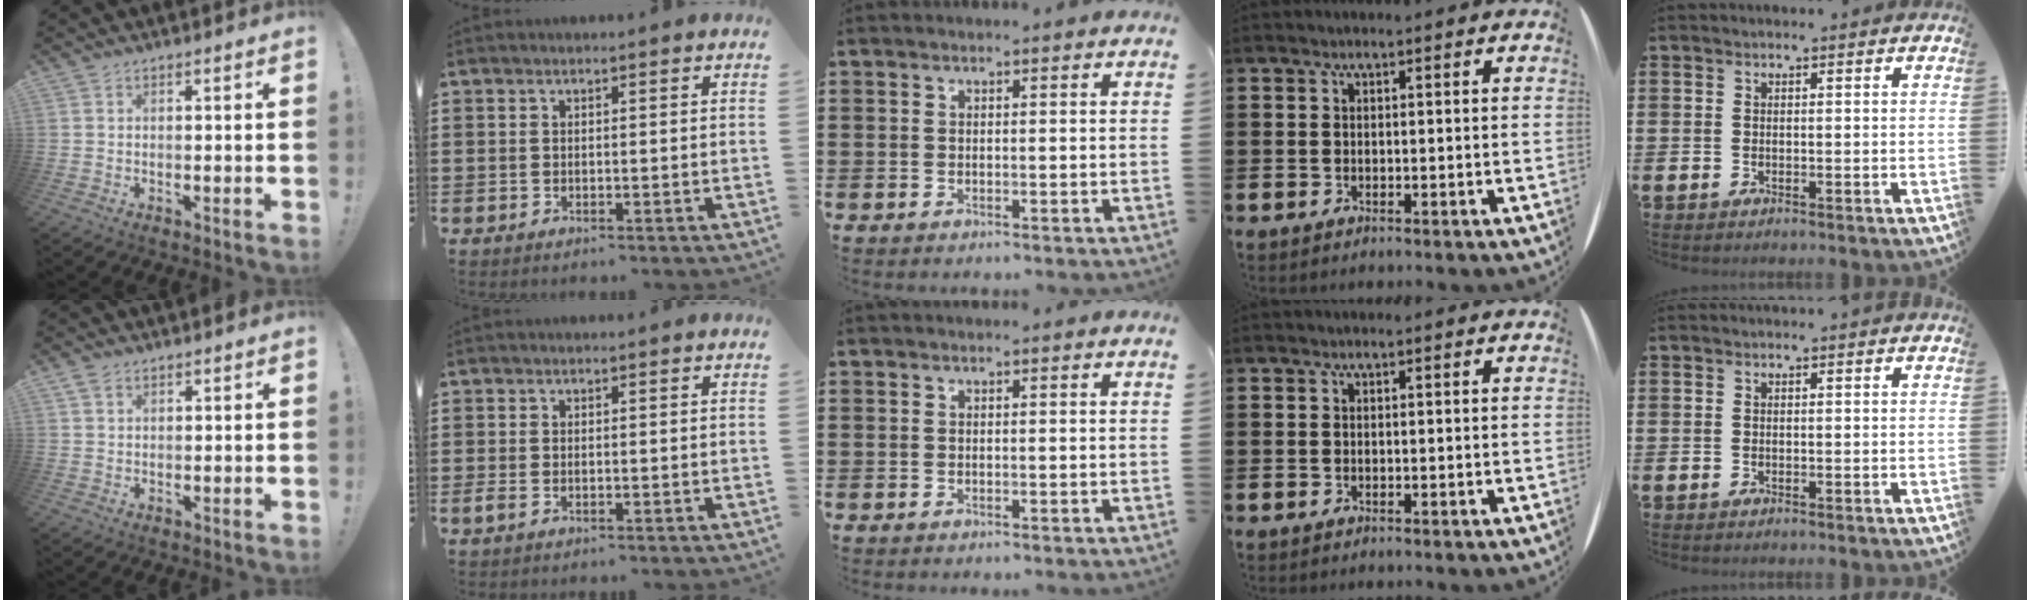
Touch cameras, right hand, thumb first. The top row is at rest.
{"thumb": {"total": 2.1, "force": [1.3, 1.2, 1.1], "torque": [-0.023, 0.002, 0.026]}, "index": {"total": 0.9, "force": [-0.3, 0.4, 0.7], "torque": [-0.022, -0.003, -0.009]}}